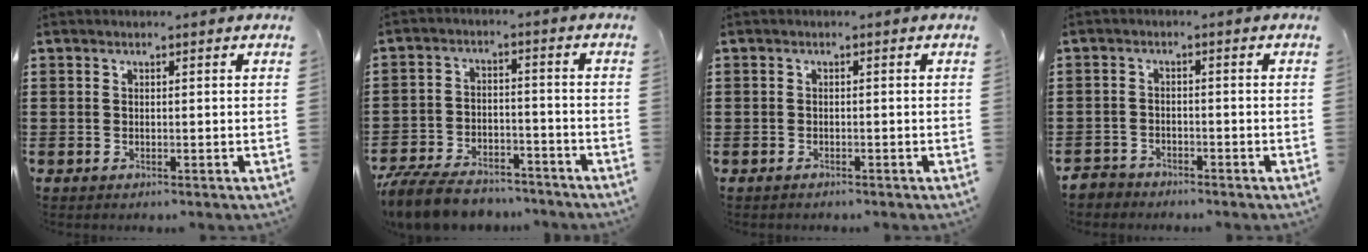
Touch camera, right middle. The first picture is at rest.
{"total": 7.9, "force": [-7.2, 1.9, 2.5], "torque": [-0.054, 0.016, -0.141]}
{"total": 0.8, "force": [-0.6, 0.4, -0.1], "torque": [0.001, 0.003, -0.015]}
{"total": 2.5, "force": [-2.5, 0.6, -0.2], "torque": [-0.005, 0.000, -0.055]}